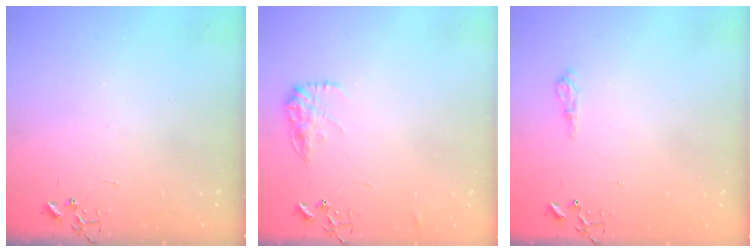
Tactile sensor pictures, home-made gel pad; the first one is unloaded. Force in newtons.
{"total": 10.4, "press": 10.4, "slide": 0.5}
{"total": 6.7, "press": 6.7, "slide": 0.8}